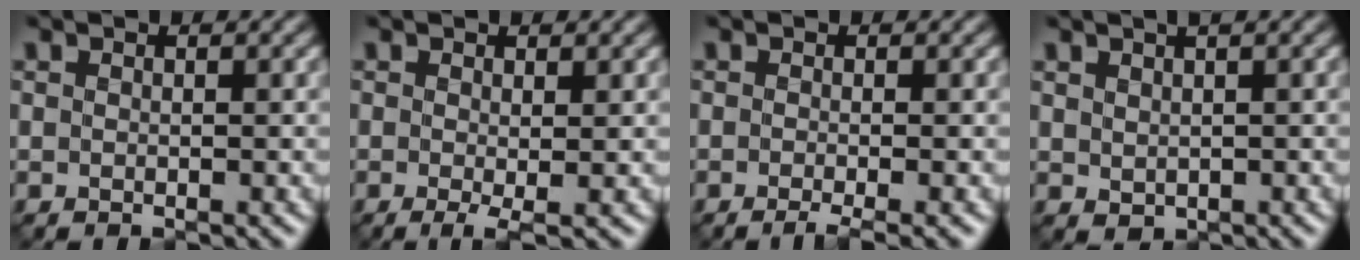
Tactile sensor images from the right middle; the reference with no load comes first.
{"total": 1.4, "force": [-0.2, 0.1, 1.4], "torque": [-0.027, -0.010, -0.007]}
{"total": 2.2, "force": [-1.2, 0.4, 1.8], "torque": [-0.024, -0.009, -0.027]}
{"total": 1.5, "force": [0.9, 0.7, 1.0], "torque": [-0.021, 0.000, 0.019]}